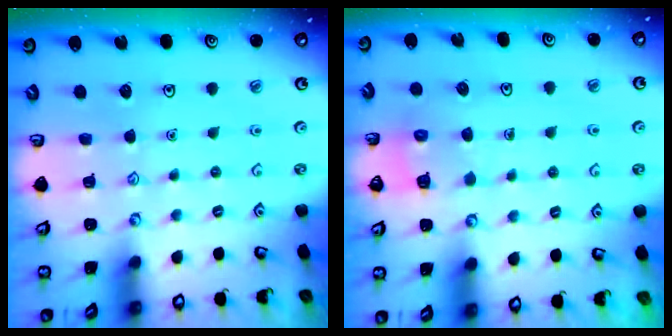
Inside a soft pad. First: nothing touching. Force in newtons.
{"total": 5.5, "press": 5.5, "slide": 0.4}